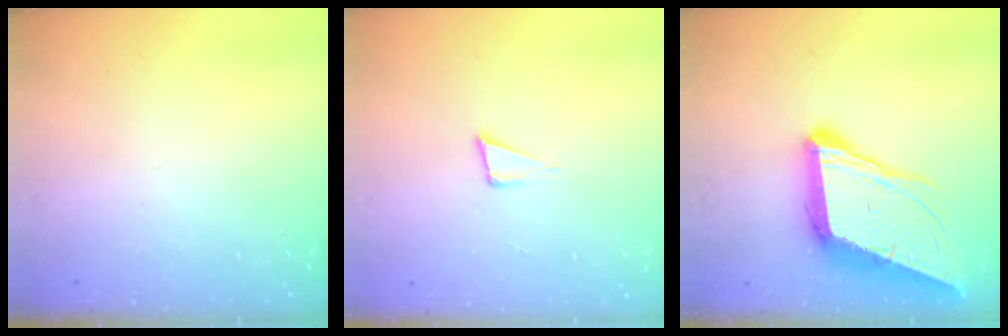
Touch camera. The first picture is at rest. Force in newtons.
{"total": 4.0, "press": 2.6, "slide": 3.0}
{"total": 15.9, "press": 15.4, "slide": 3.9}